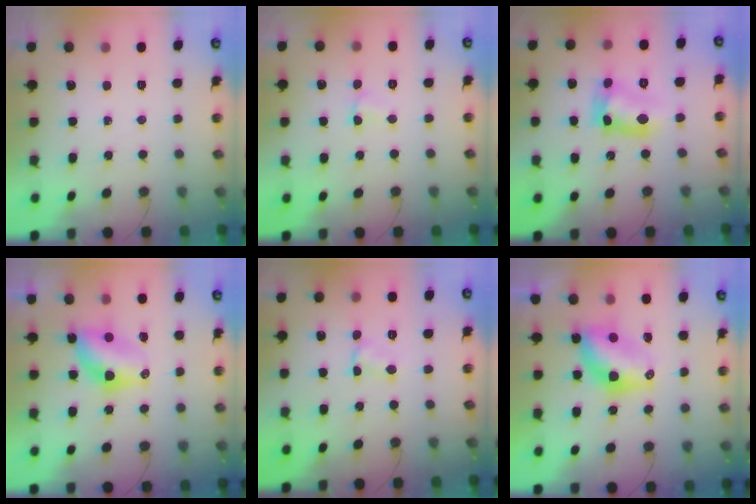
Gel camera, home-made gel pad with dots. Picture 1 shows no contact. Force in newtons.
{"total": 2.7, "press": 2.6, "slide": 0.7}
{"total": 12.2, "press": 12.2, "slide": 0.8}
{"total": 6.8, "press": 6.8, "slide": 0.1}
{"total": 2.5, "press": 2.5, "slide": 0.4}
{"total": 7.7, "press": 7.6, "slide": 0.7}